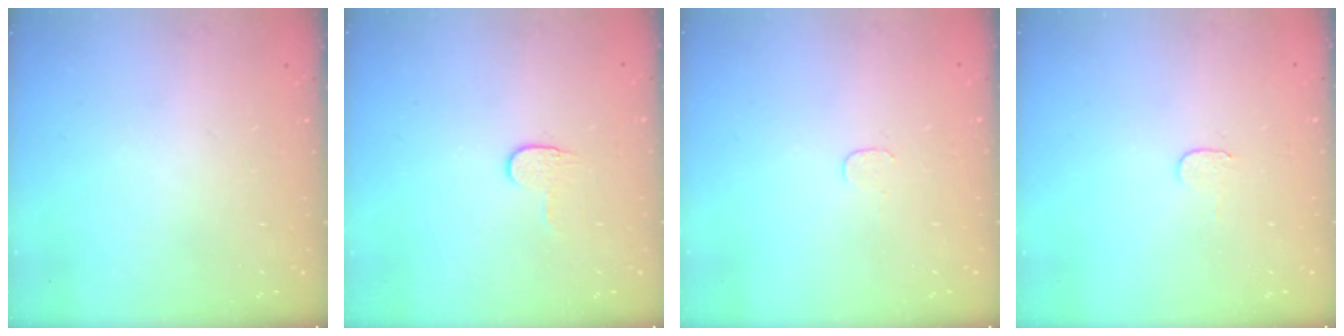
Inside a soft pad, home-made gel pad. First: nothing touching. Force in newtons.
{"total": 4.5, "press": 4.5, "slide": 0.4}
{"total": 3.5, "press": 3.5, "slide": 0.3}
{"total": 3.8, "press": 3.8, "slide": 0.4}